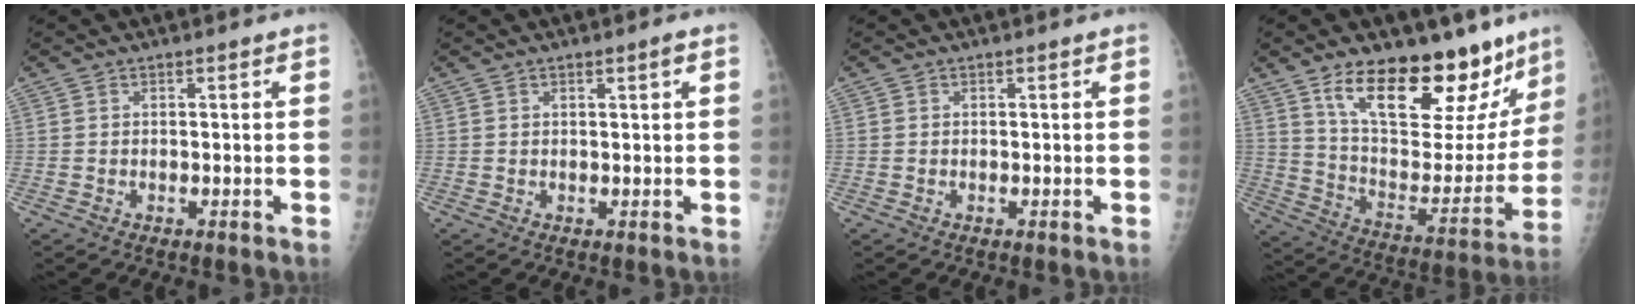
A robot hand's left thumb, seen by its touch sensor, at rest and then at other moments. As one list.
[{"total": 1.2, "force": [0.6, 0.2, 1.0], "torque": [-0.016, -0.001, 0.009]}, {"total": 0.0}, {"total": 26.0, "force": [17.3, 11.3, 15.8], "torque": [-0.180, -0.076, 0.277]}]